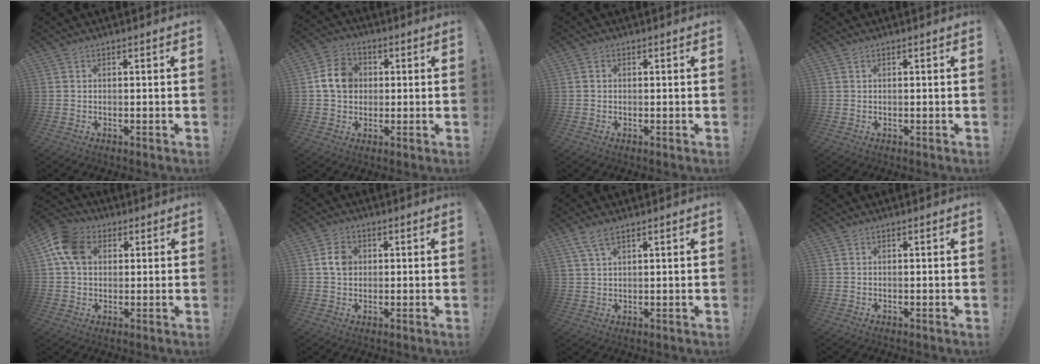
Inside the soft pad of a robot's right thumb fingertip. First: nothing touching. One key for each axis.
{"total": 10.1, "fx": 1.6, "fy": 8.4, "fz": 5.3, "tx": -0.084, "ty": 0.012, "tz": 0.035}
{"total": 0.6, "fx": -0.1, "fy": 0.6, "fz": 0.1, "tx": -0.002, "ty": 0.003, "tz": -0.002}
{"total": 0.0}
{"total": 11.6, "fx": 3.6, "fy": 8.7, "fz": 6.8, "tx": -0.117, "ty": 0.006, "tz": 0.072}
{"total": 5.5, "fx": 1.0, "fy": 4.4, "fz": 3.2, "tx": -0.040, "ty": 0.004, "tz": 0.018}
{"total": 4.8, "fx": 3.3, "fy": 1.5, "fz": 3.1, "tx": -0.057, "ty": -0.011, "tz": 0.062}
{"total": 0.0}